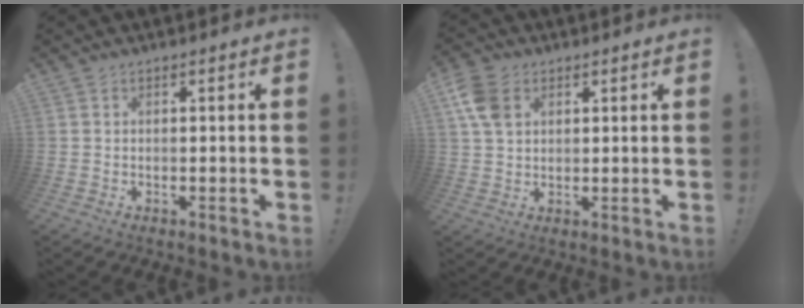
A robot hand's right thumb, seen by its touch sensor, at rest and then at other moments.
{"total": 8.7, "force": [3.2, 6.0, 5.4], "torque": [-0.104, 0.001, 0.063]}